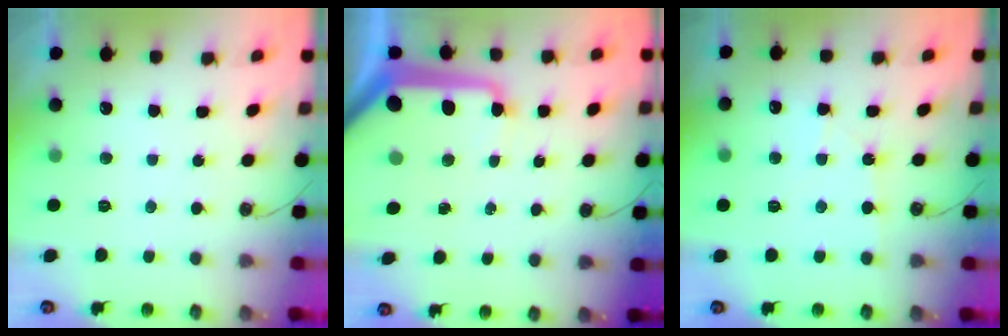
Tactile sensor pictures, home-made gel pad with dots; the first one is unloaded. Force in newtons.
{"total": 16.9, "press": 16.8, "slide": 1.7}
{"total": 6.1, "press": 6.0, "slide": 0.9}